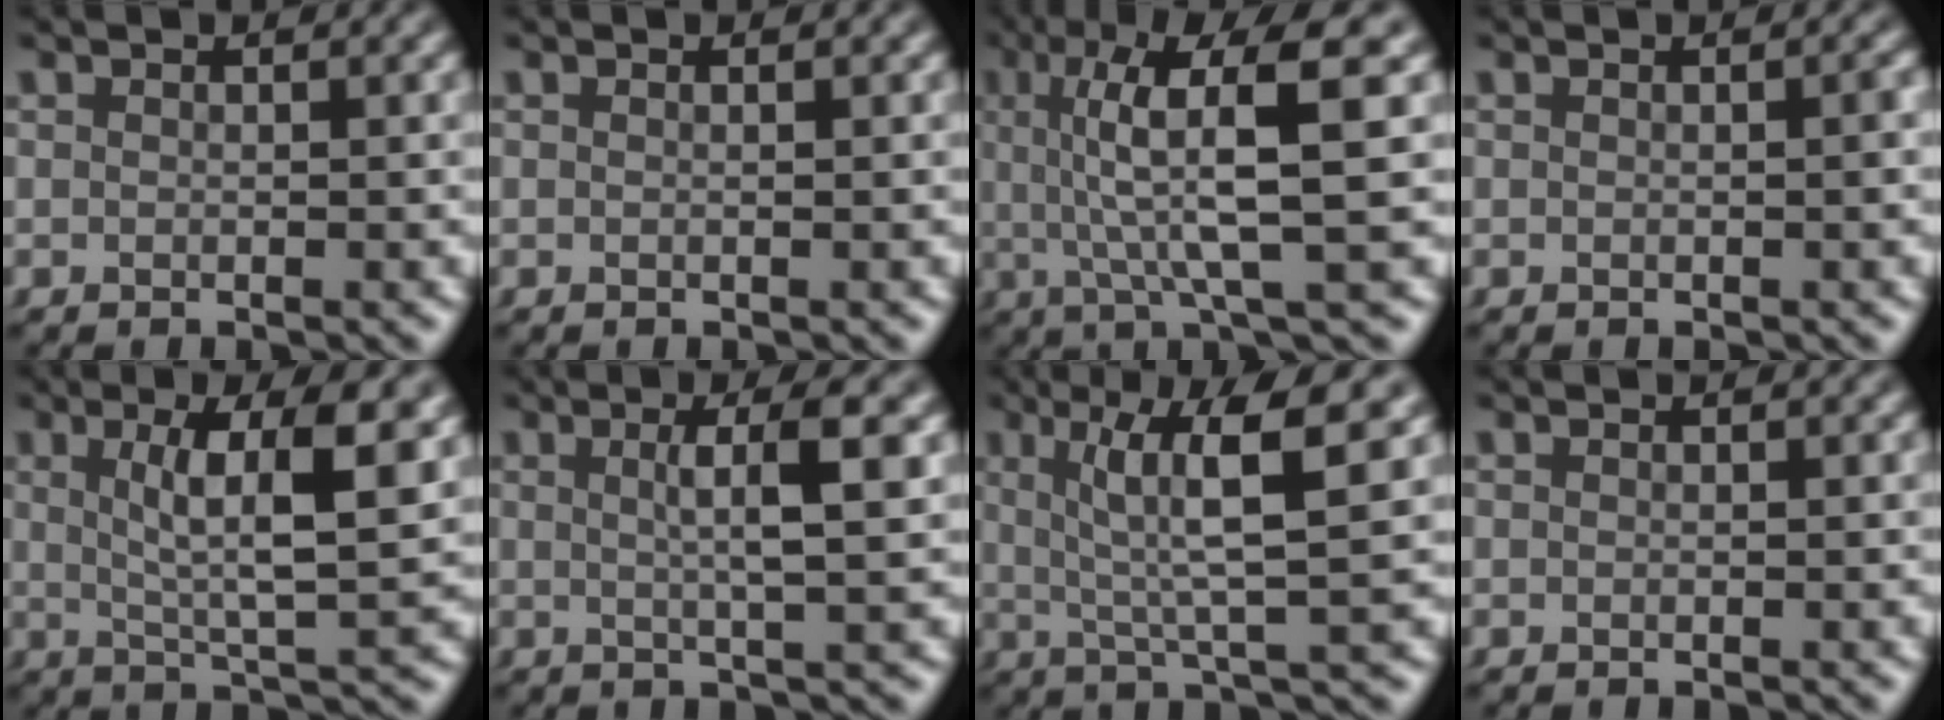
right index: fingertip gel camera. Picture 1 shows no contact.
{"total": 0.0}
{"total": 8.9, "force": [2.6, 1.9, 8.3], "torque": [-0.131, 0.011, 0.034]}
{"total": 0.5, "force": [0.0, -0.1, 0.5], "torque": [-0.005, 0.001, 0.000]}
{"total": 5.6, "force": [1.8, 0.5, 5.3], "torque": [-0.085, 0.000, 0.030]}
{"total": 3.5, "force": [1.3, -0.5, 3.2], "torque": [-0.052, 0.005, 0.020]}
{"total": 6.6, "force": [2.4, 0.9, 6.1], "torque": [-0.092, 0.013, 0.034]}
{"total": 0.0}